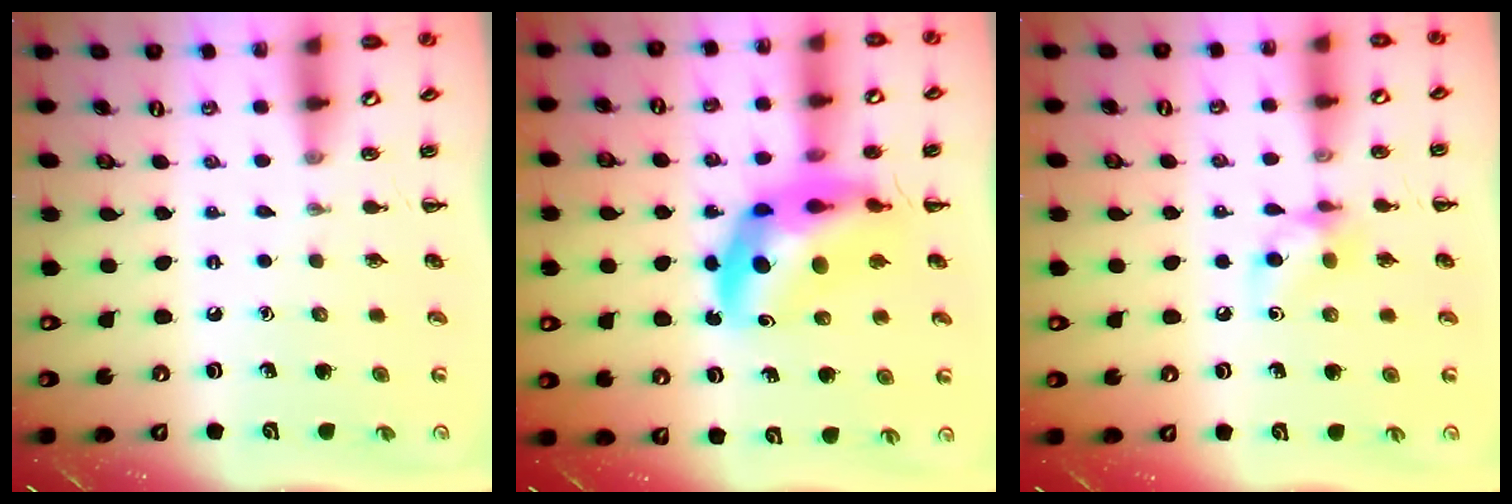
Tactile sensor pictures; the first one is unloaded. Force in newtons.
{"total": 13.2, "press": 12.7, "slide": 3.7}
{"total": 7.5, "press": 7.4, "slide": 0.5}